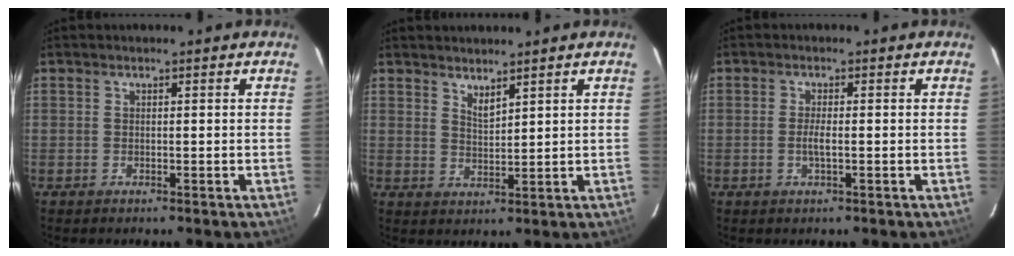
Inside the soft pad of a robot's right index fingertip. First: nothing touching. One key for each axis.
{"total": 2.9, "fx": 2.5, "fy": 0.5, "fz": 1.4, "tx": -0.023, "ty": -0.001, "tz": 0.043}
{"total": 2.1, "fx": -0.6, "fy": 0.2, "fz": 2.0, "tx": -0.039, "ty": 0.000, "tz": -0.012}